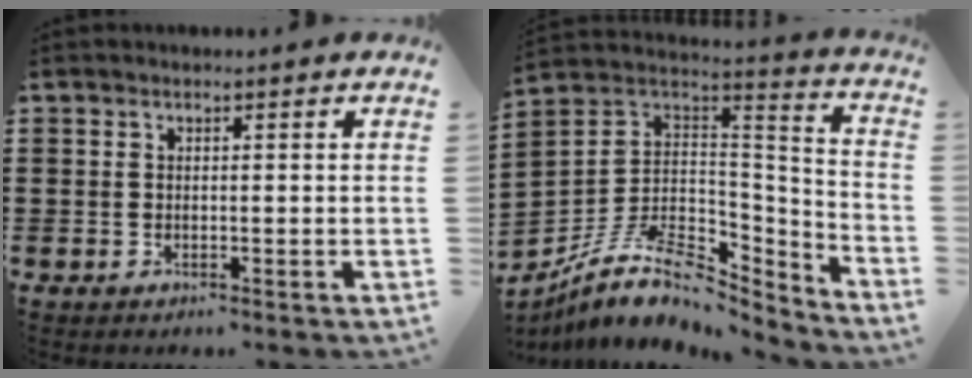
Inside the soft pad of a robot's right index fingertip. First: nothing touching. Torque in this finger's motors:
{"motor_torque": [0.45, 1.69, 0.52, 0.14]}